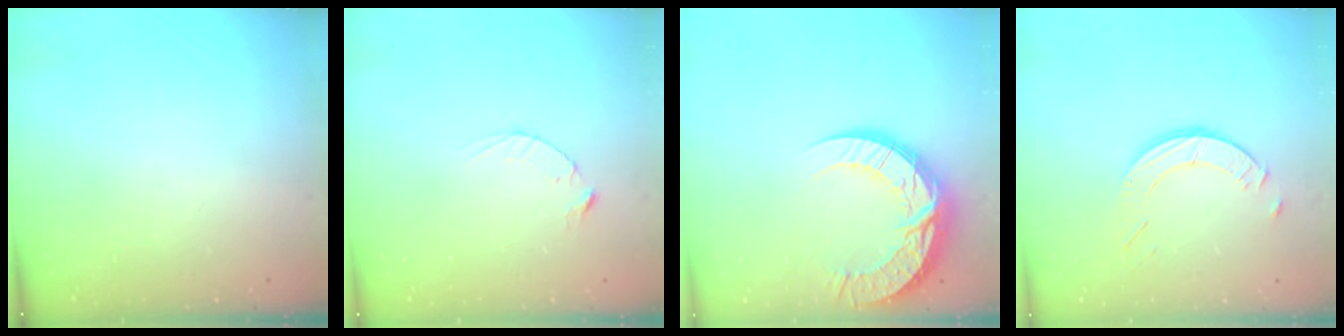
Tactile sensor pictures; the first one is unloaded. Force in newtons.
{"total": 2.5, "press": 2.5, "slide": 0.4}
{"total": 16.6, "press": 16.5, "slide": 1.4}
{"total": 6.0, "press": 6.0, "slide": 0.5}